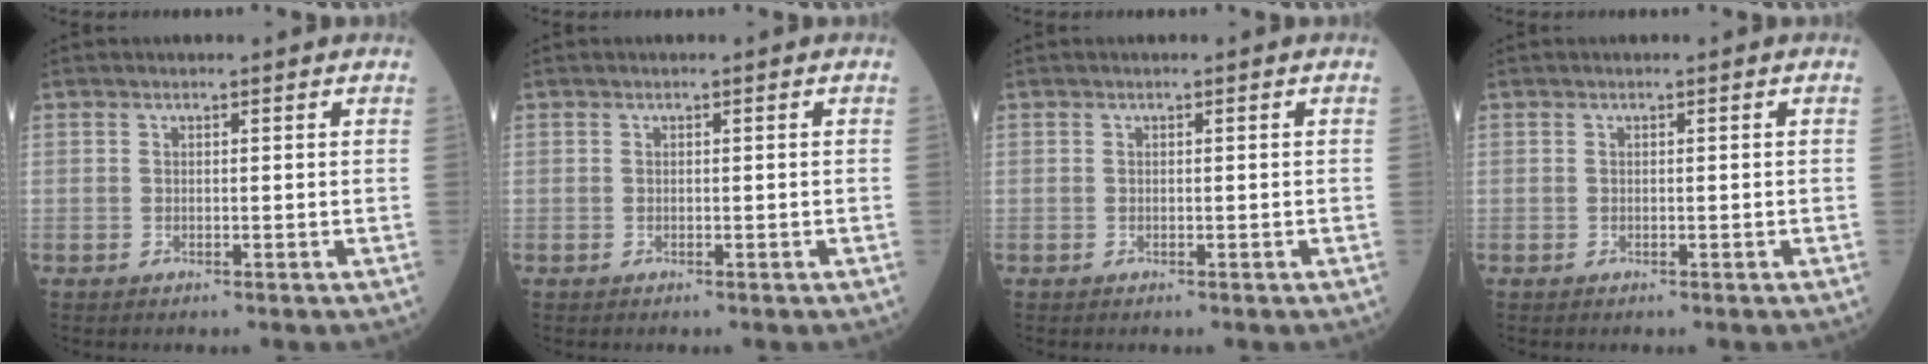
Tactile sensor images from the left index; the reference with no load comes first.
{"total": 0.0}
{"total": 0.0}
{"total": 0.0}